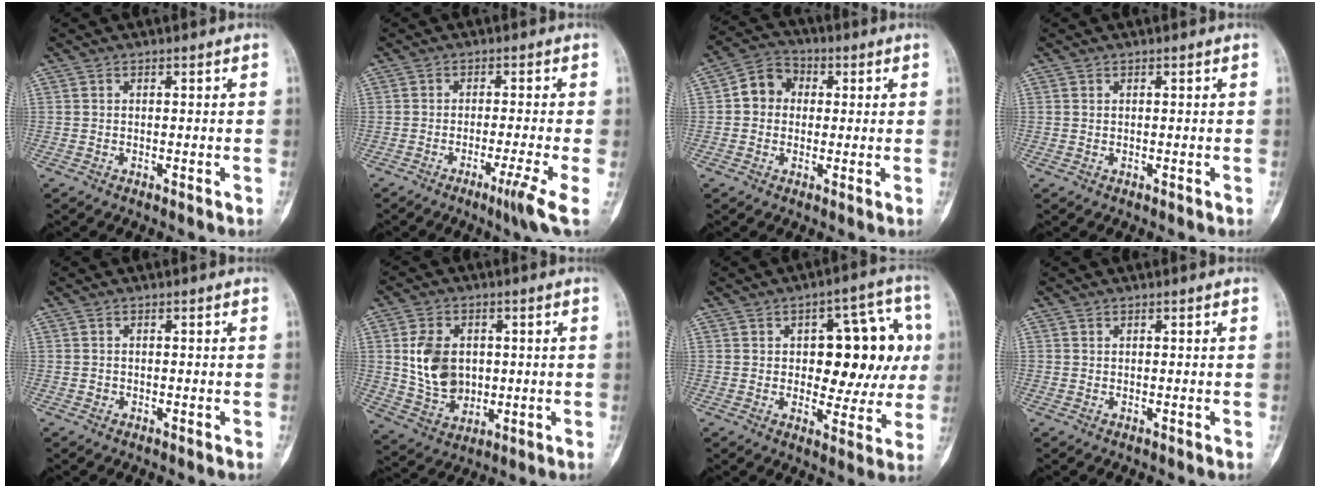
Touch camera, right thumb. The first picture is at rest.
{"total": 5.6, "force": [-2.6, -0.7, 4.9], "torque": [-0.084, -0.002, -0.046]}
{"total": 7.0, "force": [0.5, 6.2, 3.3], "torque": [-0.029, 0.018, -0.006]}
{"total": 0.0}
{"total": 0.8, "force": [-0.3, 0.7, 0.0], "torque": [0.007, 0.005, -0.007]}
{"total": 11.3, "force": [1.0, 8.5, 7.3], "torque": [-0.100, -0.008, 0.030]}
{"total": 16.3, "force": [1.9, 8.7, 13.7], "torque": [-0.125, 0.025, 0.029]}
{"total": 0.0}